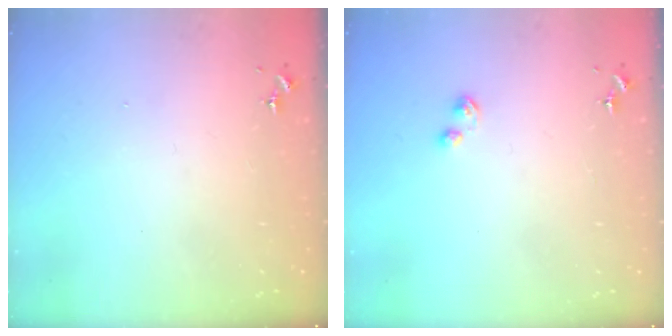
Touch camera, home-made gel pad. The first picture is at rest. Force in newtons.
{"total": 2.9, "press": 2.9, "slide": 0.5}